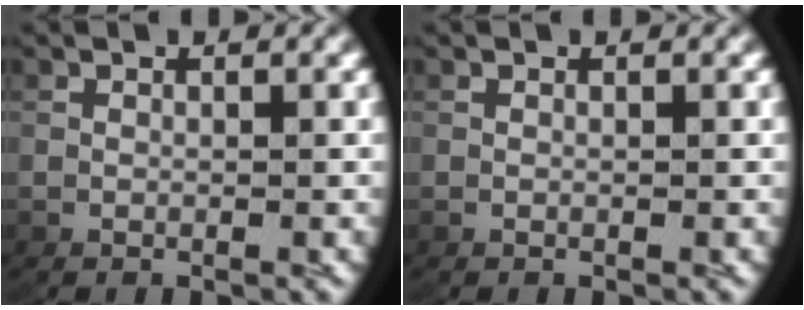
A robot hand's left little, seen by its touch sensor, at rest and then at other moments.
{"total": 0.0}